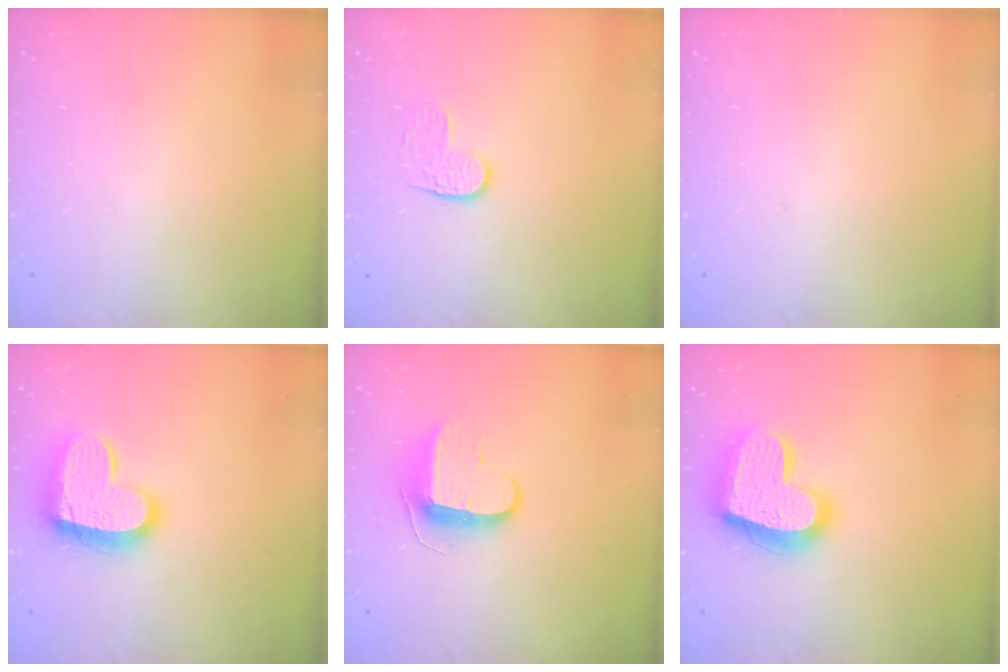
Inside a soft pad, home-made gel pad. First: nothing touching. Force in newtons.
{"total": 4.0, "press": 4.0, "slide": 0.4}
{"total": 0.0}
{"total": 15.7, "press": 15.6, "slide": 1.1}
{"total": 10.5, "press": 10.4, "slide": 1.0}
{"total": 20.4, "press": 20.3, "slide": 1.7}